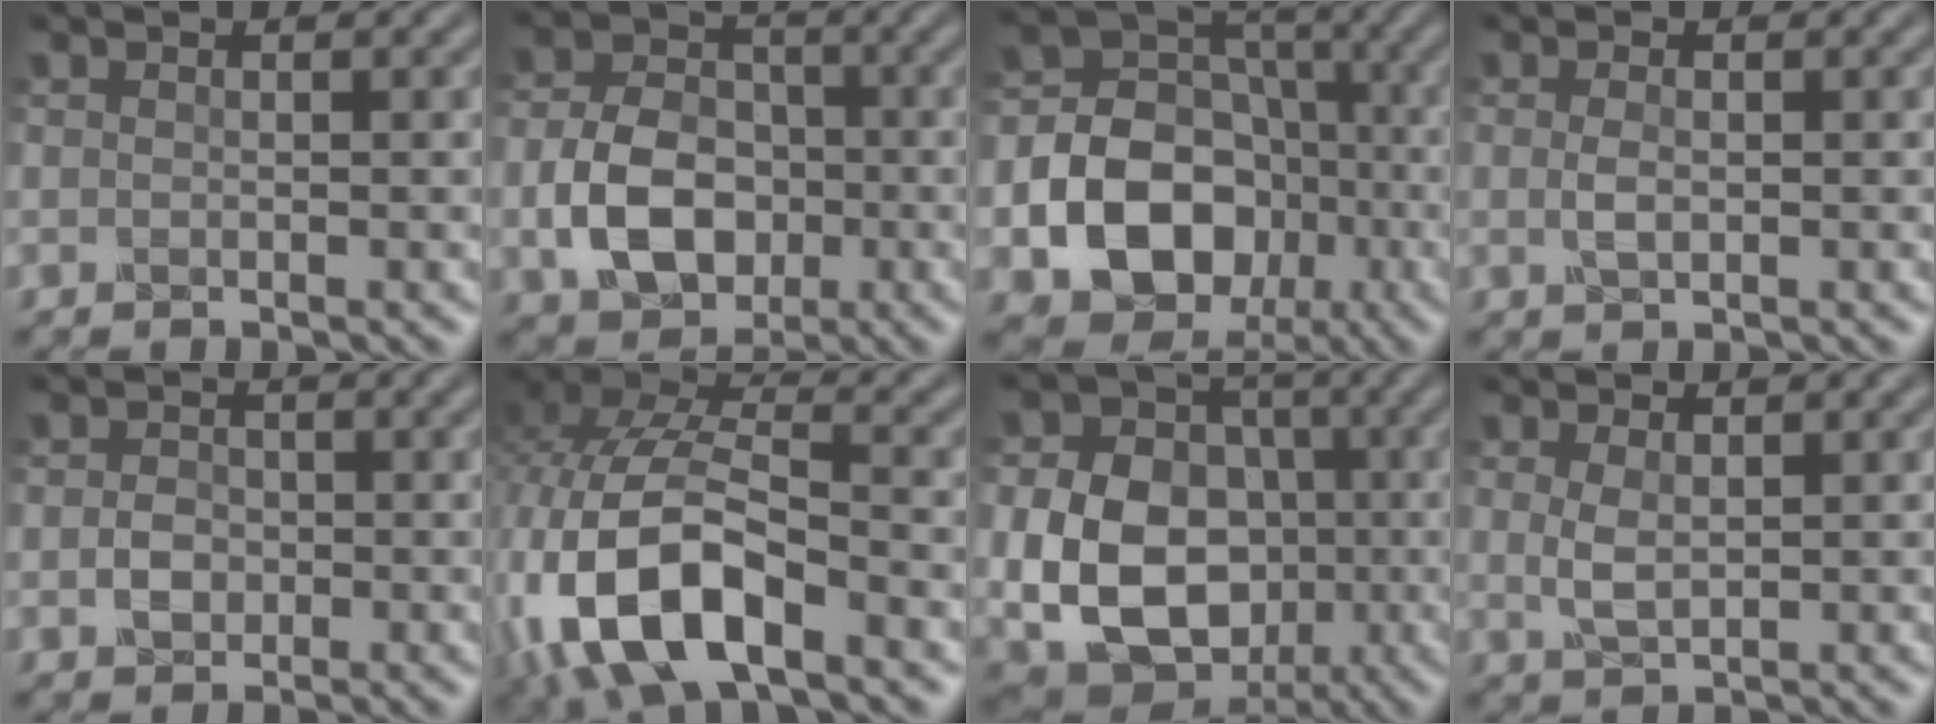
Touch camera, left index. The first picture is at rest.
{"total": 6.7, "force": [-1.8, 5.0, 4.0], "torque": [-0.089, 0.003, -0.038]}
{"total": 13.1, "force": [-3.8, 10.9, 6.2], "torque": [-0.125, -0.011, -0.079]}
{"total": 1.1, "force": [0.0, 0.5, 1.0], "torque": [-0.034, 0.000, -0.001]}
{"total": 1.6, "force": [-0.3, 1.4, 0.6], "torque": [-0.019, 0.004, -0.011]}
{"total": 12.4, "force": [-5.1, 6.0, 9.6], "torque": [-0.220, -0.006, -0.098]}
{"total": 11.0, "force": [-2.2, 8.6, 6.5], "torque": [-0.124, -0.017, -0.041]}
{"total": 1.7, "force": [0.4, 0.9, 1.4], "torque": [-0.043, -0.001, 0.010]}